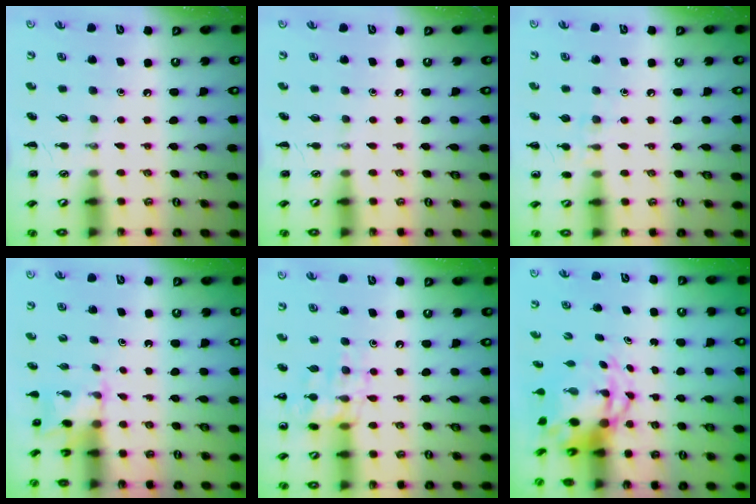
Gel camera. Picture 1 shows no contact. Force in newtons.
{"total": 0.0}
{"total": 7.0, "press": 6.7, "slide": 2.1}
{"total": 2.1, "press": 2.0, "slide": 0.6}
{"total": 14.5, "press": 14.4, "slide": 1.9}
{"total": 5.0, "press": 4.8, "slide": 1.6}